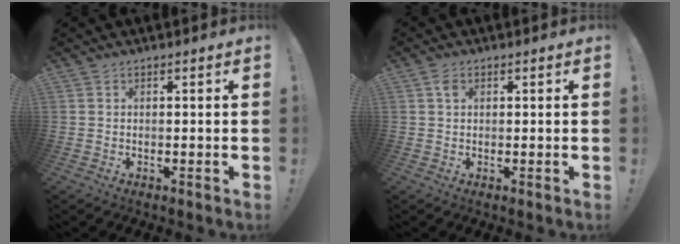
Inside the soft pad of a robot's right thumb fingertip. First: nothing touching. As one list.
[{"total": 1.8, "force": [0.8, 1.2, 1.0], "torque": [-0.019, 0.002, 0.013]}]